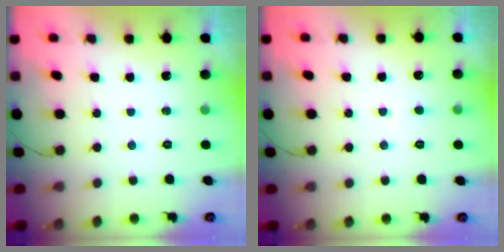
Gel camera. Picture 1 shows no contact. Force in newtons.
{"total": 2.7, "press": 2.7, "slide": 0.2}